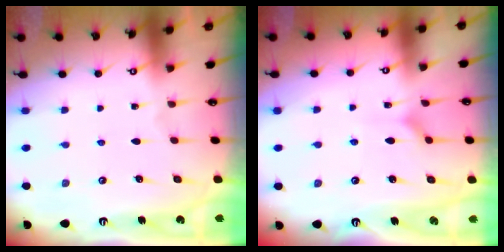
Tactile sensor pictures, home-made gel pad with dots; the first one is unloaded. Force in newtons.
{"total": 4.6, "press": 4.6, "slide": 0.6}